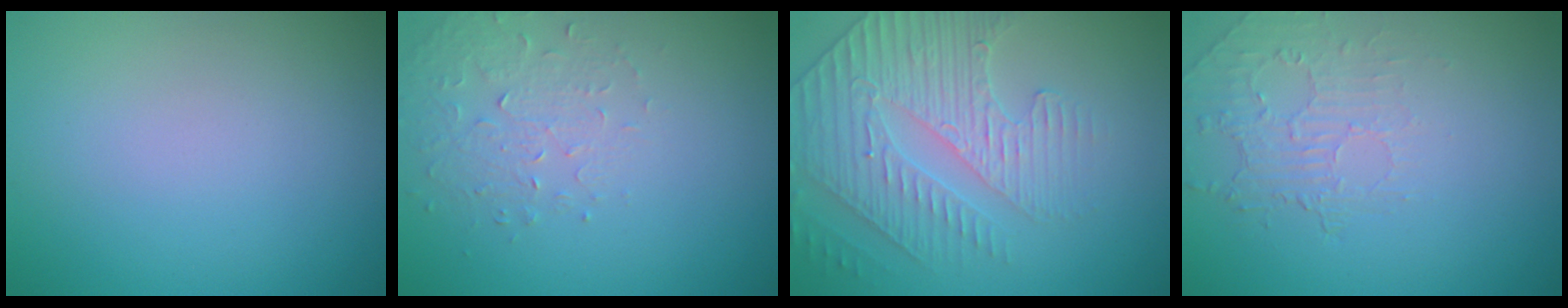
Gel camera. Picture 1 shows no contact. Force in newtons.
{"total": 1.6, "press": 1.1, "slide": 1.2}
{"total": 4.0, "press": 3.8, "slide": 1.2}
{"total": 2.0, "press": 0.8, "slide": 1.8}